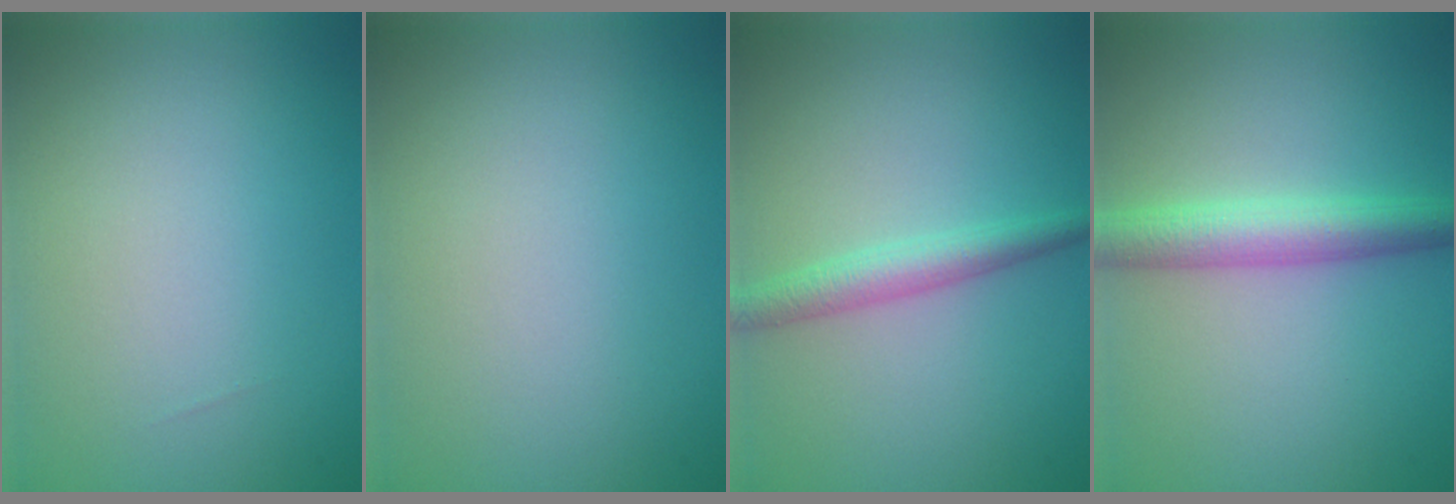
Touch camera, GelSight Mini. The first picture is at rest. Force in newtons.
{"total": 0.0}
{"total": 2.7, "press": 2.7, "slide": 0.0}
{"total": 4.3, "press": 4.3, "slide": 0.0}